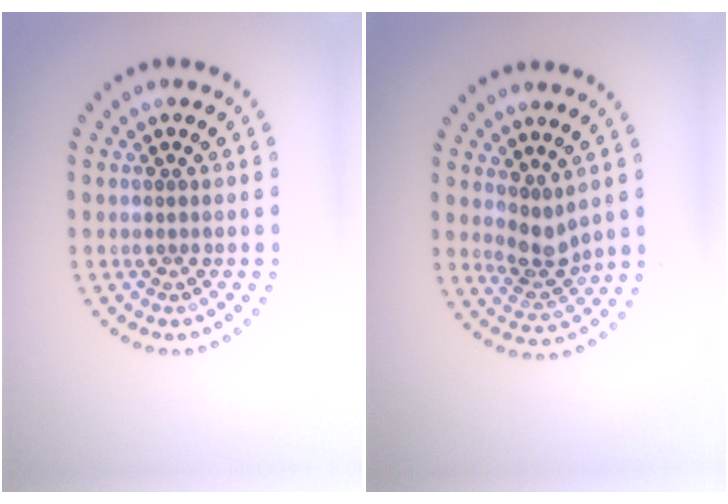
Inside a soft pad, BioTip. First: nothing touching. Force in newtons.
{"total": 2.6, "press": 2.1, "slide": 1.6}